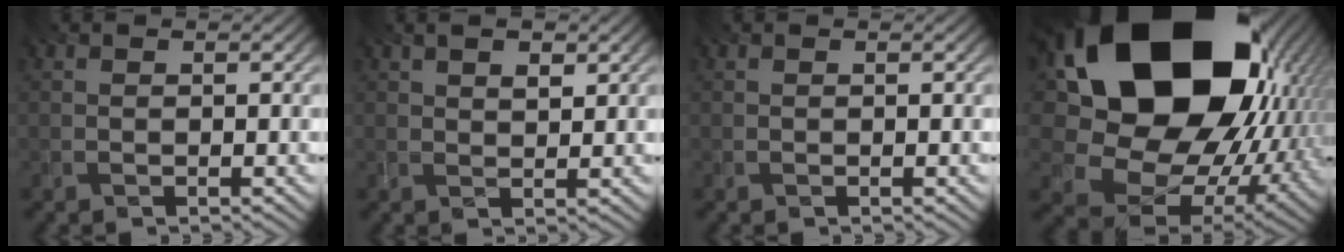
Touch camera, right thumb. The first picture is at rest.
{"total": 3.0, "force": [1.6, 1.4, 2.1], "torque": [-0.034, -0.004, 0.032]}
{"total": 0.0}
{"total": 23.3, "force": [6.5, 17.1, 14.4], "torque": [-0.332, -0.039, 0.154]}